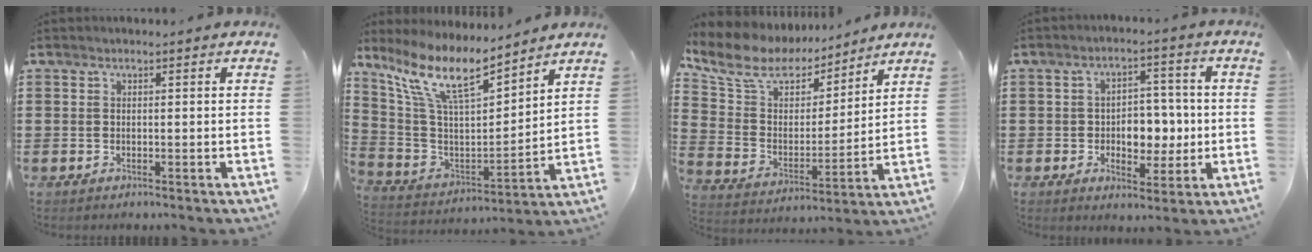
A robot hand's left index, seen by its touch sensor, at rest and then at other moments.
{"total": 11.3, "force": [8.4, 2.5, 7.1], "torque": [-0.167, -0.039, 0.146]}
{"total": 10.1, "force": [8.5, 4.3, 3.4], "torque": [-0.112, -0.042, 0.151]}
{"total": 5.9, "force": [-0.5, 4.5, 3.8], "torque": [-0.058, 0.004, -0.015]}